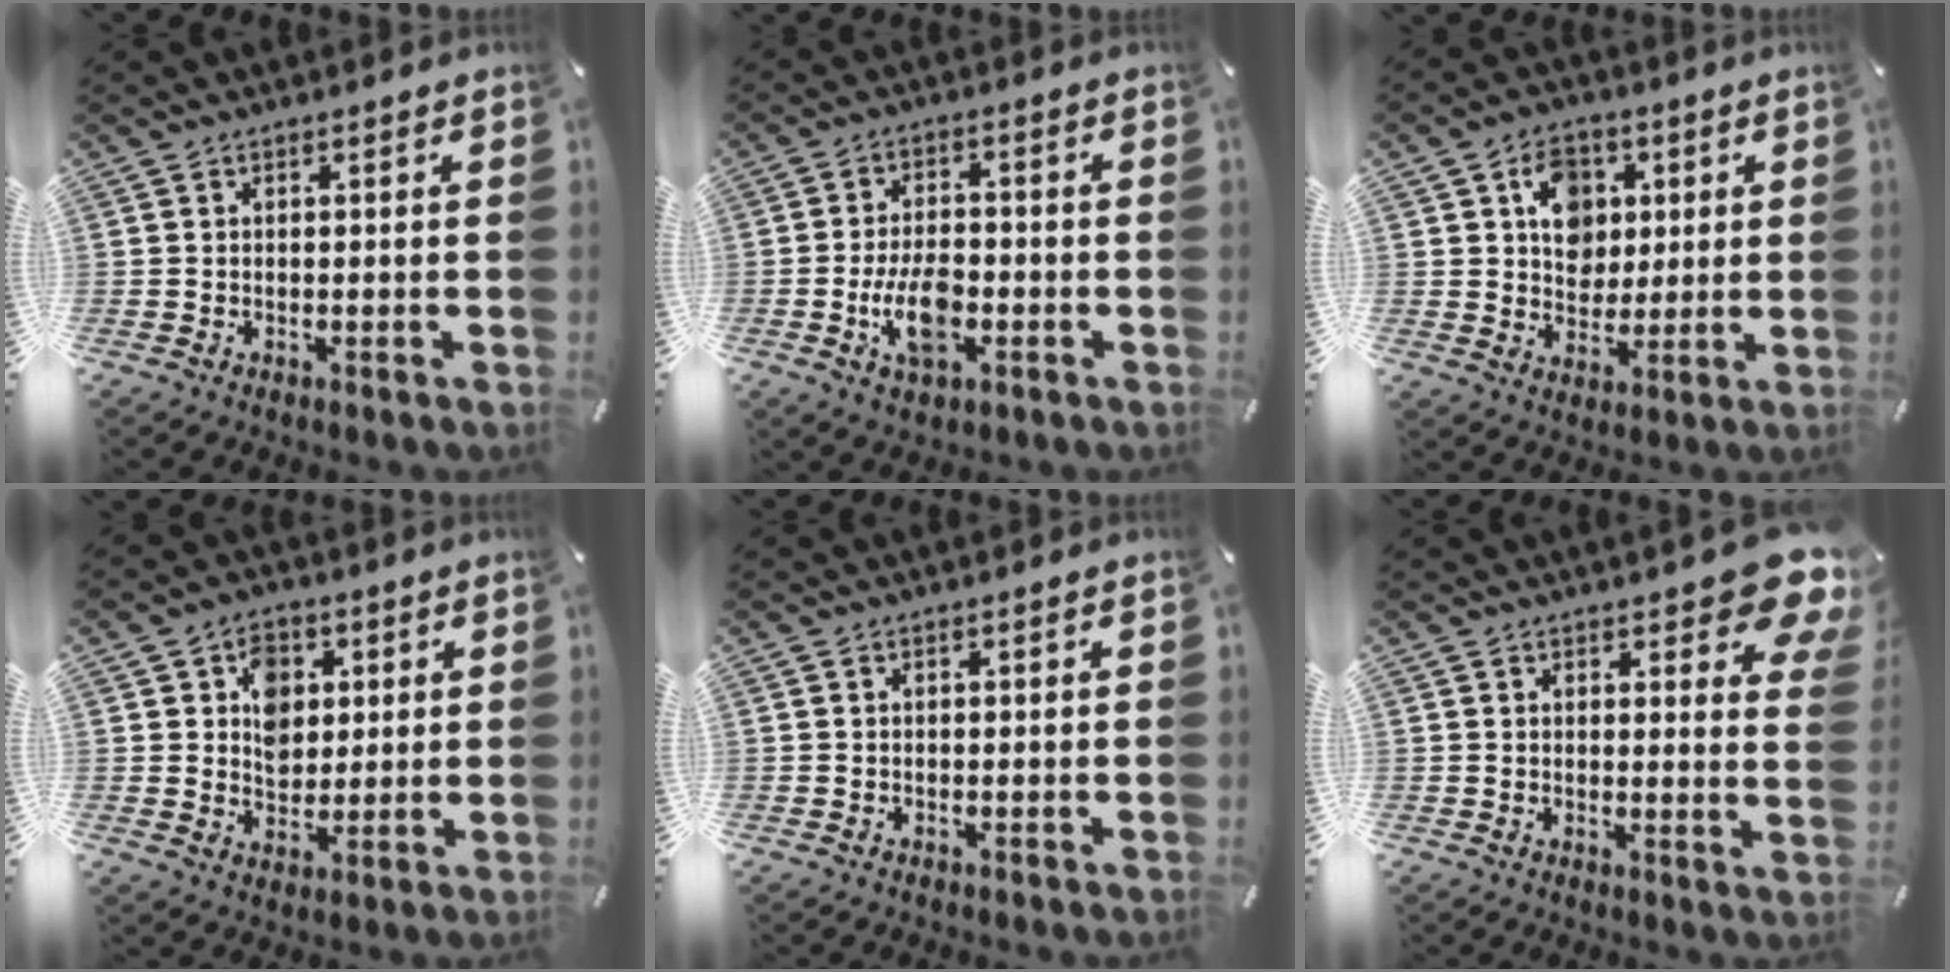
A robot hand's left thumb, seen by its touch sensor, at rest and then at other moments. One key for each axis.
{"total": 8.8, "fx": -2.7, "fy": 4.7, "fz": 6.9, "tx": -0.145, "ty": 0.007, "tz": -0.046}
{"total": 9.8, "fx": 2.8, "fy": 8.4, "fz": 4.2, "tx": -0.060, "ty": 0.000, "tz": 0.052}
{"total": 7.6, "fx": 1.9, "fy": 6.4, "fz": 3.6, "tx": -0.041, "ty": -0.003, "tz": 0.031}
{"total": 0.0}
{"total": 10.4, "fx": 6.6, "fy": 3.8, "fz": 7.1, "tx": -0.076, "ty": -0.050, "tz": 0.113}